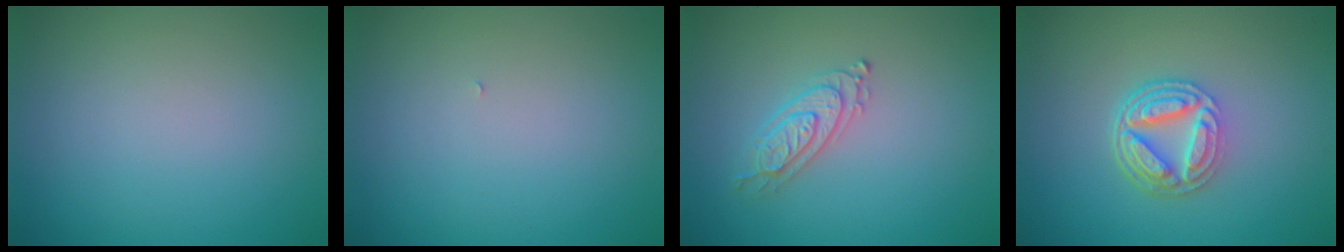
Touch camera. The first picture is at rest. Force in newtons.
{"total": 0.0}
{"total": 2.2, "press": 2.1, "slide": 0.4}
{"total": 5.0, "press": 3.7, "slide": 3.3}